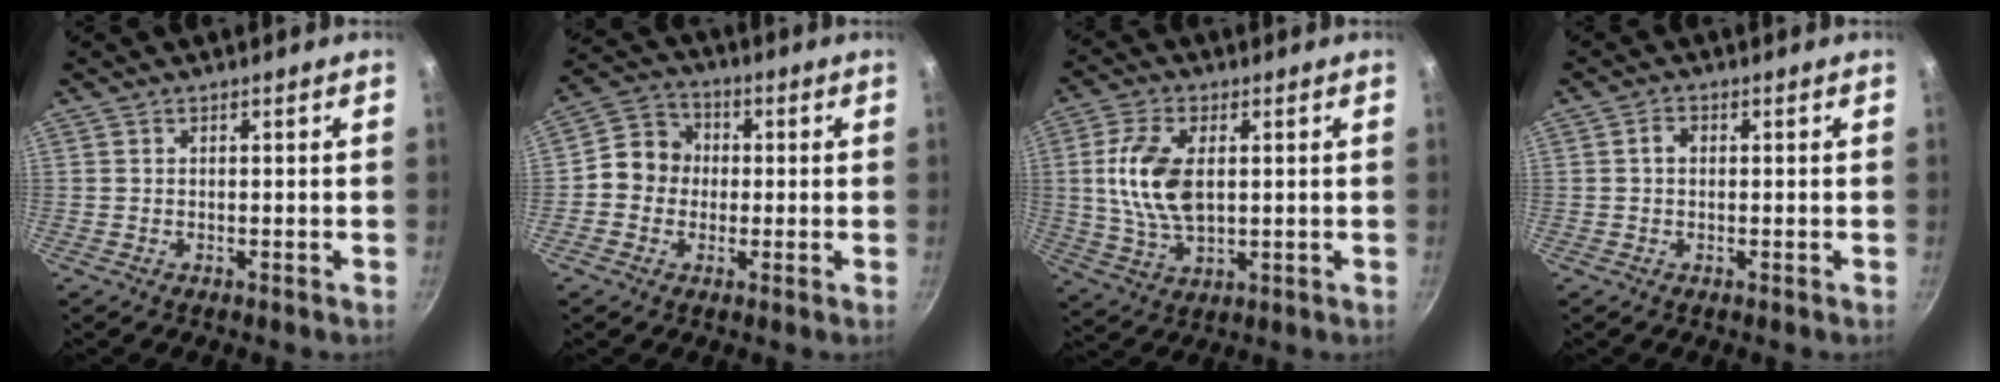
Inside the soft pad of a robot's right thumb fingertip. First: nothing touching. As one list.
[{"total": 8.0, "force": [-0.3, 7.3, 3.2], "torque": [-0.021, 0.018, -0.028]}, {"total": 12.0, "force": [1.6, 6.6, 9.9], "torque": [-0.189, -0.003, 0.034]}, {"total": 1.9, "force": [0.2, 1.4, 1.3], "torque": [-0.020, 0.007, 0.001]}]